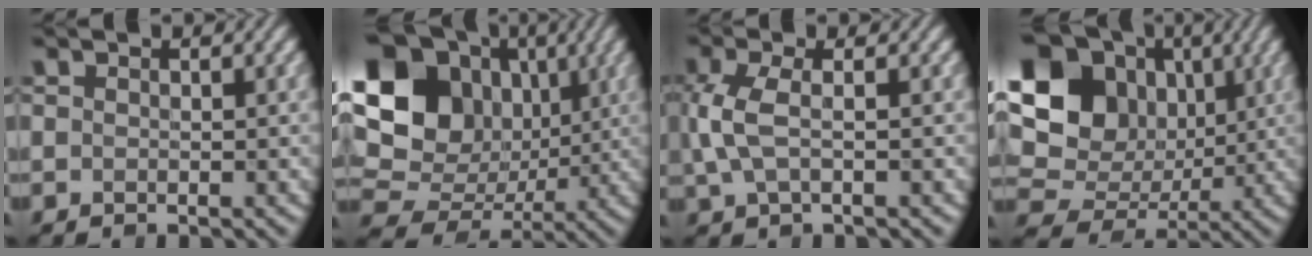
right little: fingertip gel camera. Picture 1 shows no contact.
{"total": 18.1, "force": [4.3, 15.1, 9.1], "torque": [-0.210, 0.041, 0.067]}
{"total": 3.5, "force": [-0.1, 1.4, 3.2], "torque": [-0.080, 0.002, -0.001]}
{"total": 15.8, "force": [3.9, 13.1, 7.9], "torque": [-0.184, 0.035, 0.066]}